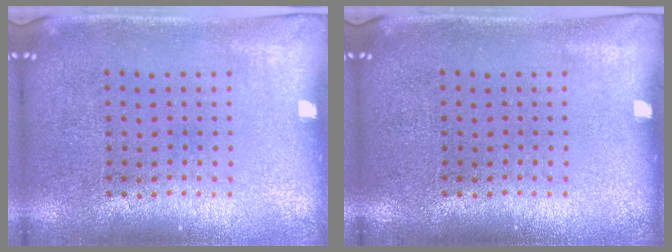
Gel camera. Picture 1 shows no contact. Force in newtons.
{"total": 0.0}